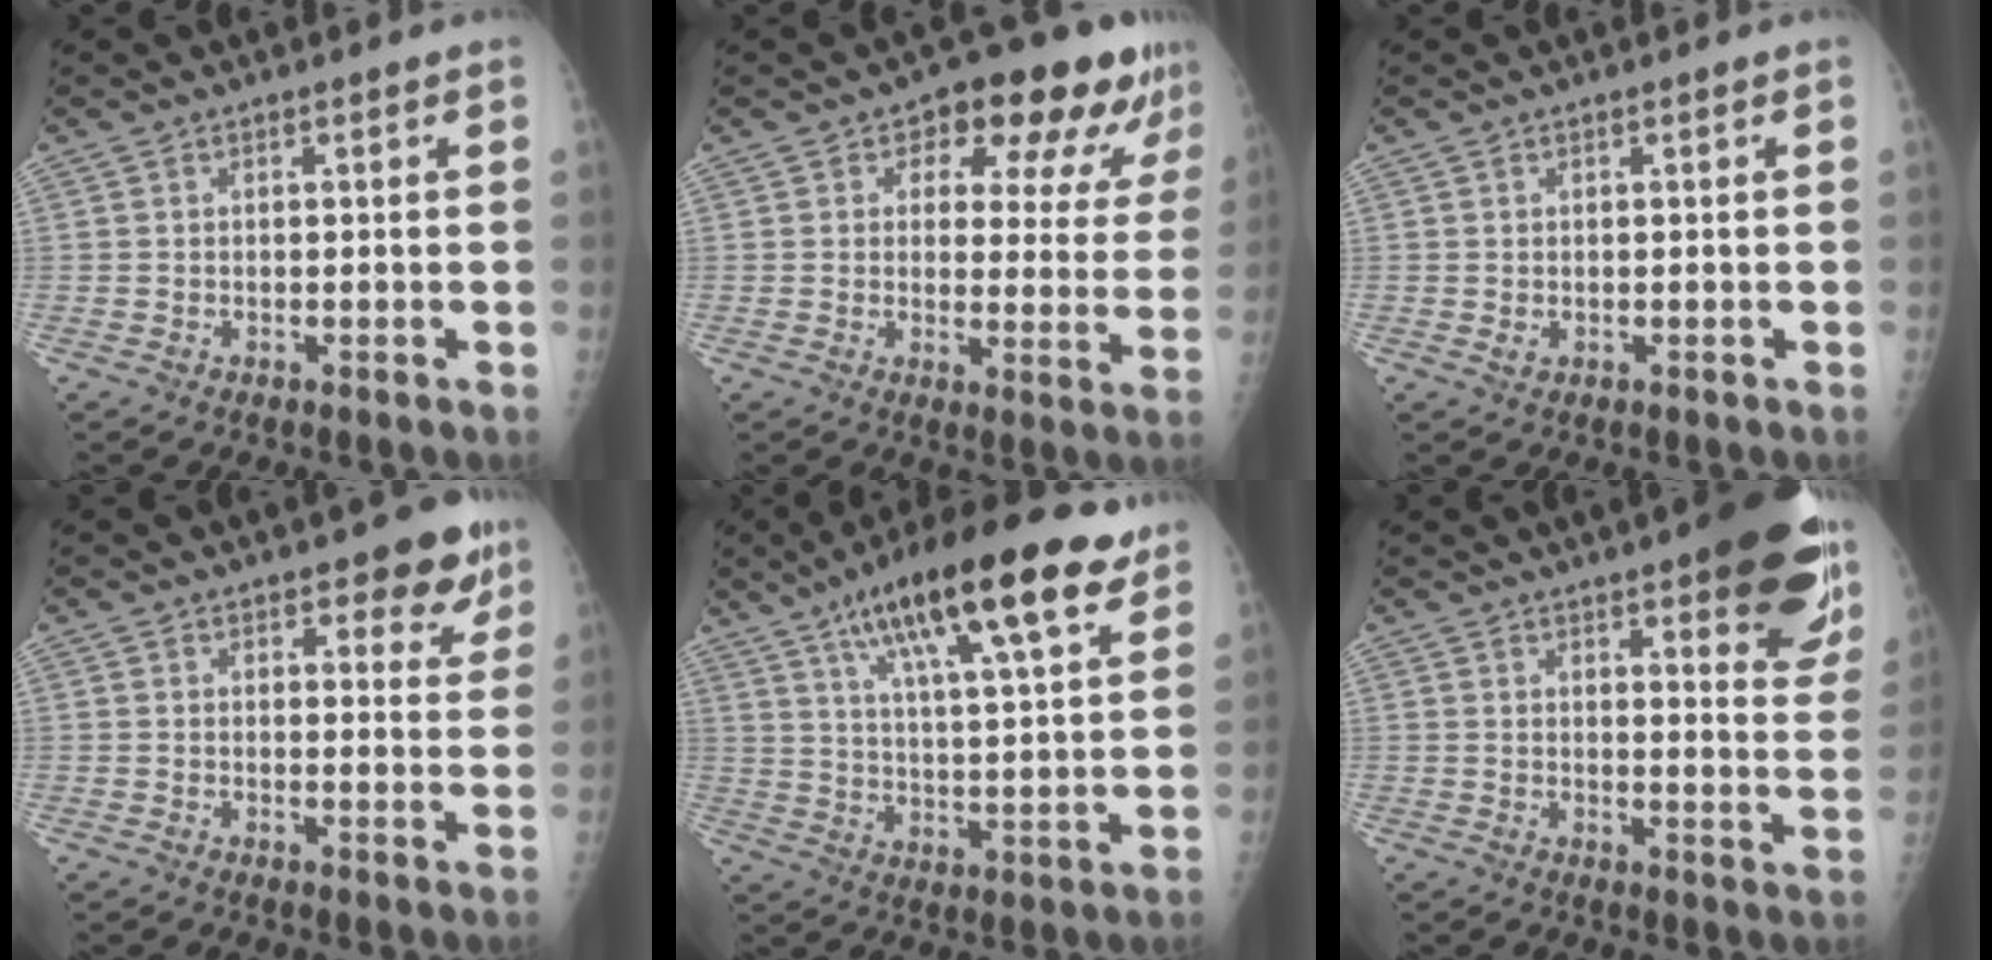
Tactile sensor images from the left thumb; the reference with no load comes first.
{"total": 13.9, "force": [8.3, 7.2, 8.4], "torque": [-0.052, -0.023, 0.101]}
{"total": 1.0, "force": [0.2, 0.7, 0.8], "torque": [-0.011, -0.003, 0.007]}
{"total": 7.2, "force": [4.8, 3.1, 4.4], "torque": [-0.018, -0.023, 0.058]}
{"total": 22.9, "force": [13.2, 5.7, 17.8], "torque": [-0.271, -0.026, 0.212]}
{"total": 20.0, "force": [12.1, 5.6, 14.9], "torque": [-0.154, -0.048, 0.141]}